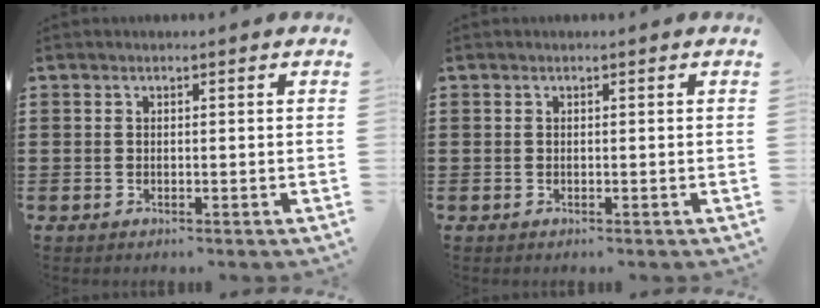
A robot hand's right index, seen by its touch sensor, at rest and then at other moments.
{"total": 0.0}